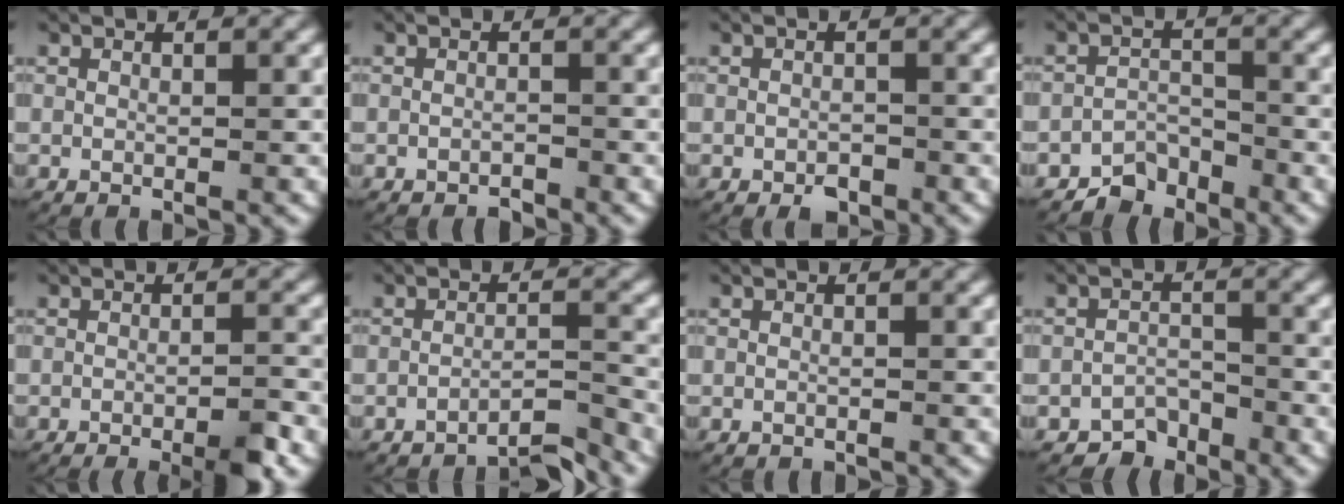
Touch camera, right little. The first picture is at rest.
{"total": 1.0, "force": [-1.0, 0.2, 0.0], "torque": [0.000, -0.003, -0.015]}
{"total": 1.6, "force": [-1.3, 0.9, 0.4], "torque": [0.001, -0.002, -0.020]}
{"total": 3.4, "force": [-2.9, 1.7, 0.6], "torque": [-0.007, -0.009, -0.055]}
{"total": 3.2, "force": [-2.3, 0.5, 2.2], "torque": [-0.022, 0.000, -0.040]}
{"total": 4.8, "force": [-4.5, 0.6, 1.4], "torque": [-0.006, -0.007, -0.073]}
{"total": 0.6, "force": [-0.6, 0.0, -0.1], "torque": [-0.002, -0.002, -0.006]}
{"total": 3.4, "force": [-2.9, 1.7, 0.3], "torque": [0.003, -0.011, -0.054]}